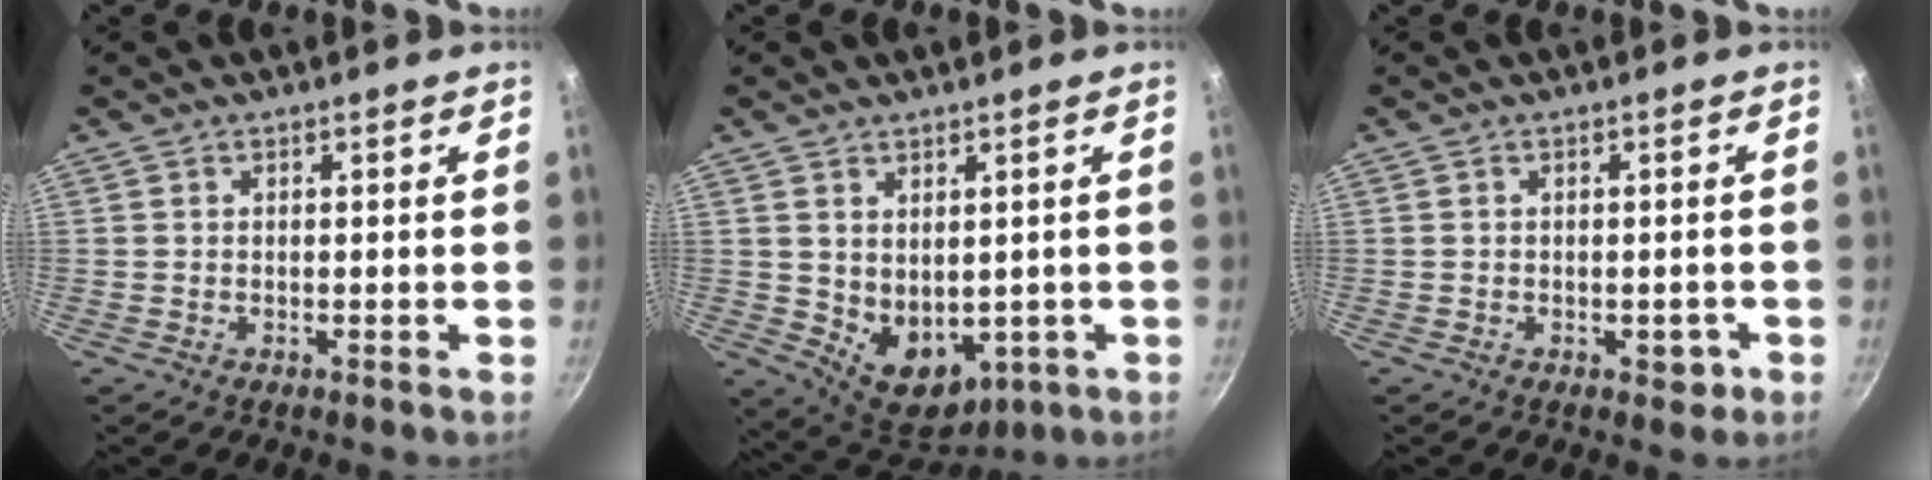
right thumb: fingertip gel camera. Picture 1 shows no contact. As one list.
[{"total": 10.2, "force": [0.1, 7.2, 7.3], "torque": [-0.084, -0.024, 0.029]}, {"total": 2.6, "force": [-1.0, 1.5, 1.8], "torque": [-0.004, 0.013, -0.008]}]